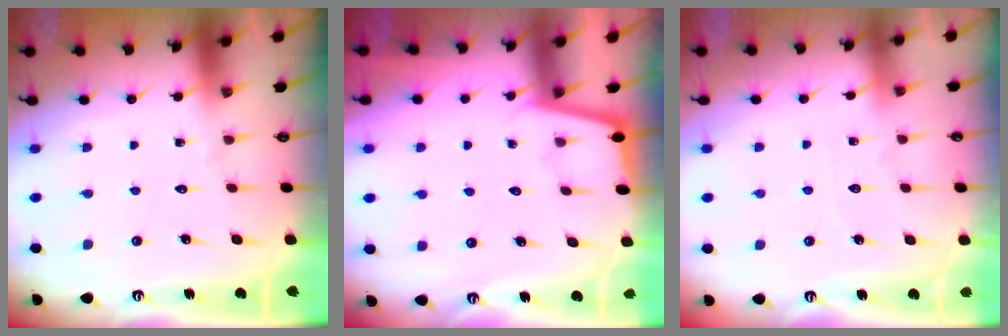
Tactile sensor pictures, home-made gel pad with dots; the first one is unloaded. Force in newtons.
{"total": 1.9, "press": 1.8, "slide": 0.3}
{"total": 3.8, "press": 3.8, "slide": 0.4}